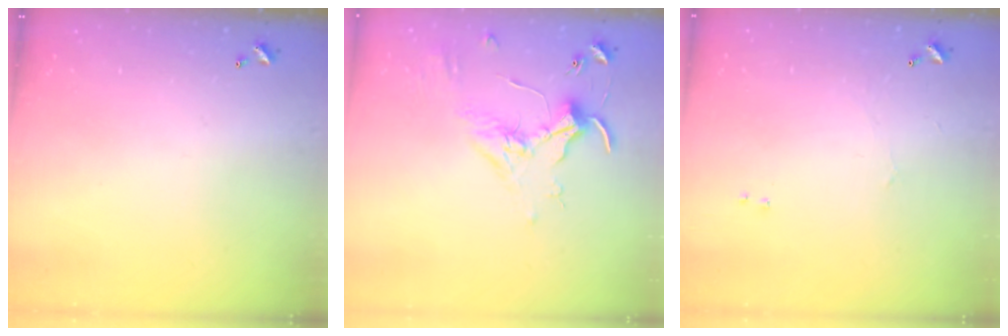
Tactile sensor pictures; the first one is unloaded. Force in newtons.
{"total": 1.8, "press": 1.8, "slide": 0.4}
{"total": 0.7, "press": 0.4, "slide": 0.5}